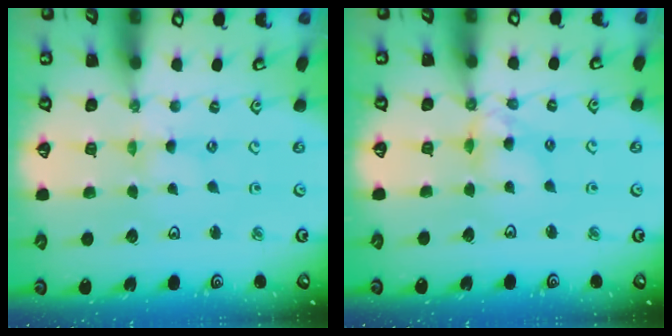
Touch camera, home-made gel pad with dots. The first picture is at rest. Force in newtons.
{"total": 7.9, "press": 7.9, "slide": 0.6}